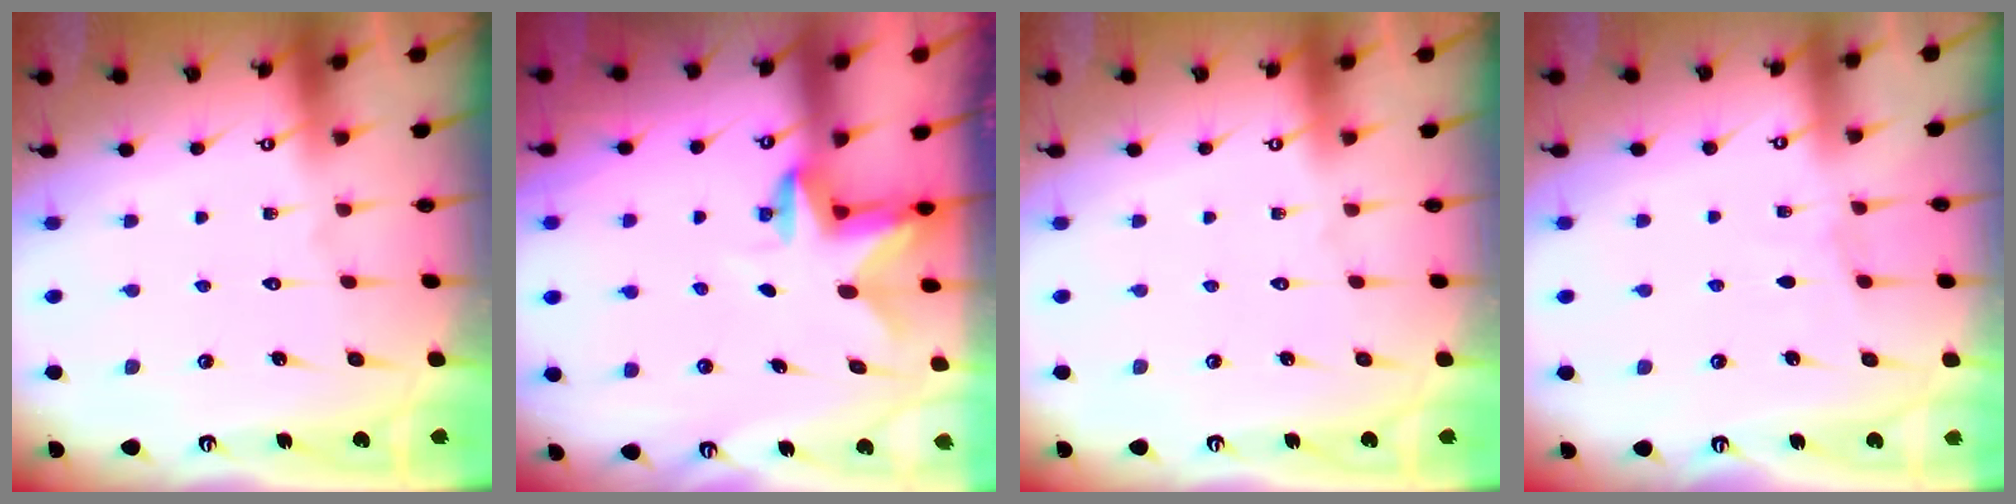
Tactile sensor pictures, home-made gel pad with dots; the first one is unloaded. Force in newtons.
{"total": 2.8, "press": 2.7, "slide": 0.5}
{"total": 0.0}
{"total": 2.3, "press": 2.3, "slide": 0.3}